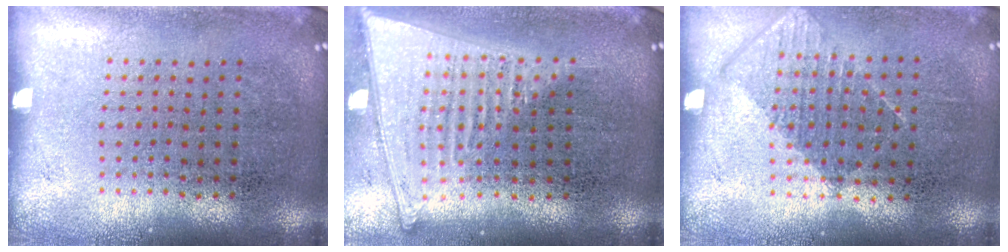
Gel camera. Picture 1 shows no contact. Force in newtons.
{"total": 1.8, "press": 1.6, "slide": 0.9}
{"total": 0.8, "press": 0.7, "slide": 0.4}